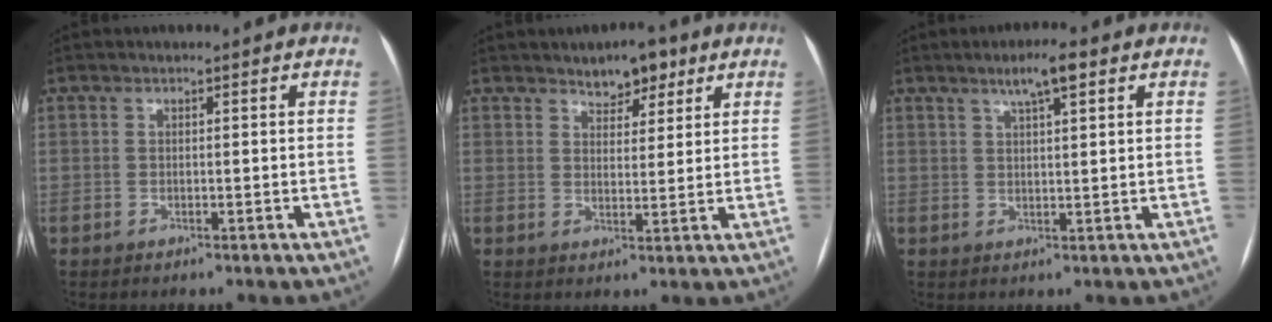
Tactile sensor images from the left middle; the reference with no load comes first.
{"total": 5.0, "force": [3.6, 2.3, 2.6], "torque": [-0.035, 0.005, 0.056]}
{"total": 4.7, "force": [2.8, 0.6, 3.7], "torque": [-0.066, 0.008, 0.046]}